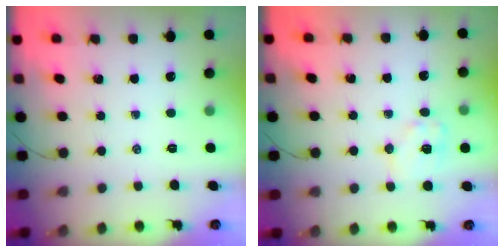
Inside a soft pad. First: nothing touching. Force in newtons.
{"total": 8.1, "press": 8.0, "slide": 1.0}